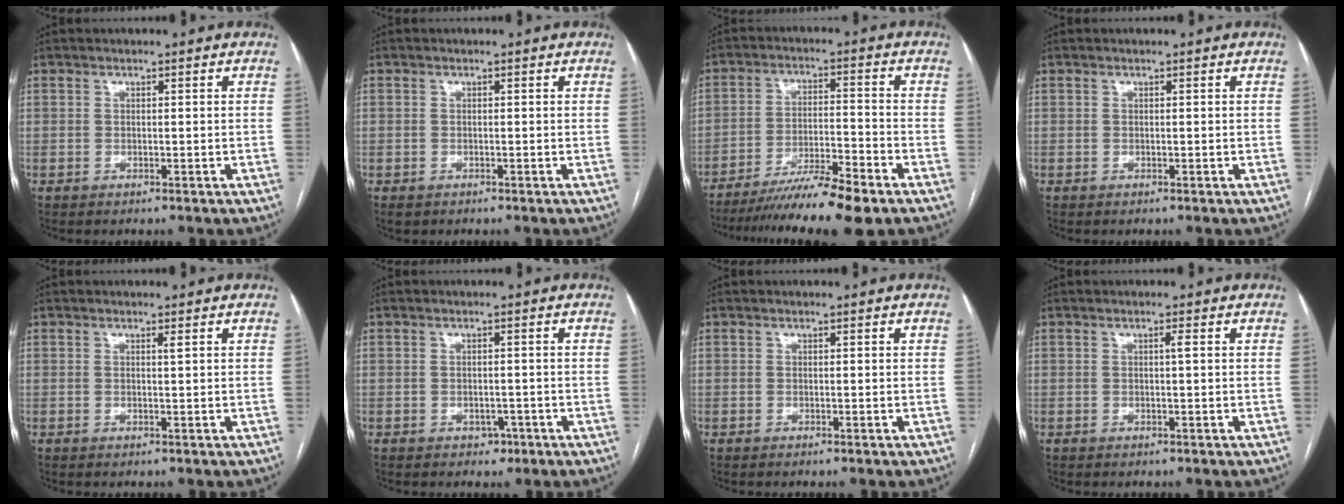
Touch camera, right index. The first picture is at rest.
{"total": 1.0, "force": [-0.4, 0.8, 0.1], "torque": [-0.003, 0.006, -0.004]}
{"total": 11.8, "force": [-9.1, -0.3, 7.5], "torque": [-0.119, -0.022, -0.151]}
{"total": 0.0}
{"total": 0.5, "force": [0.3, -0.1, 0.4], "torque": [-0.012, -0.002, 0.007]}
{"total": 2.0, "force": [-1.1, 1.5, 0.7], "torque": [-0.002, 0.006, -0.011]}
{"total": 0.0}
{"total": 0.8, "force": [0.1, -0.1, 0.8], "torque": [-0.012, 0.002, 0.002]}